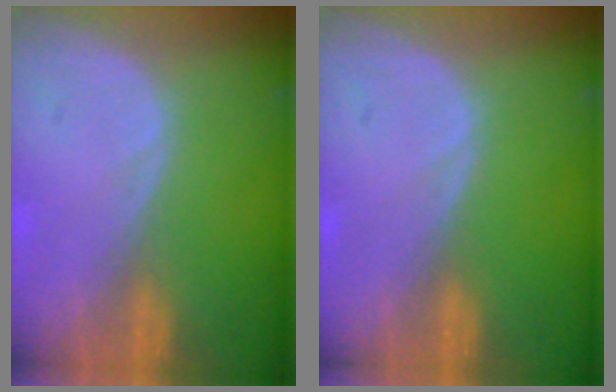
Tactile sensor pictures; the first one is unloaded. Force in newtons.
{"total": 0.0}